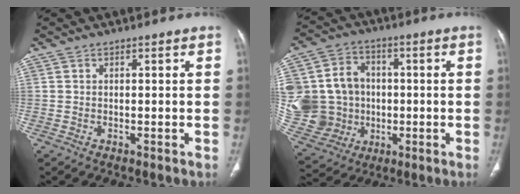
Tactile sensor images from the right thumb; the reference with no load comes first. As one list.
[{"total": 23.2, "force": [0.3, 20.6, 10.7], "torque": [-0.239, 0.039, 0.029]}]